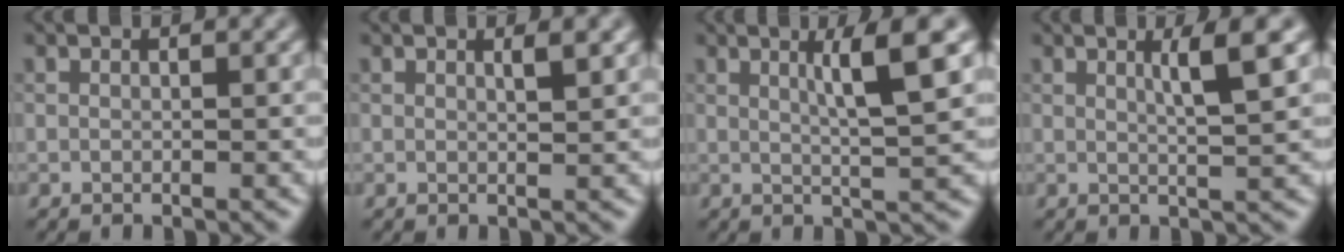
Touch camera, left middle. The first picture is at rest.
{"total": 1.2, "force": [0.6, 0.3, 1.0], "torque": [-0.010, 0.003, 0.008]}
{"total": 4.7, "force": [1.7, 0.5, 4.4], "torque": [-0.065, 0.003, 0.029]}
{"total": 3.3, "force": [1.2, 0.4, 3.0], "torque": [-0.039, 0.006, 0.019]}